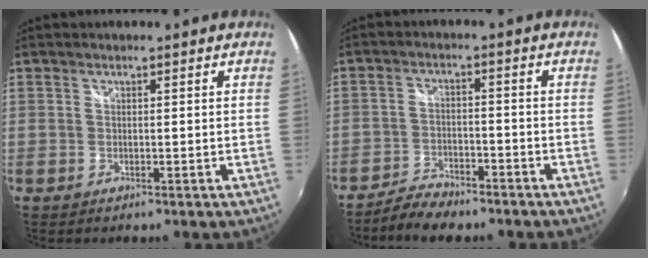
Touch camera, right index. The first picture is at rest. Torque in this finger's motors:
{"motor_torque": [0.39, -0.47, -0.10, 0.01]}